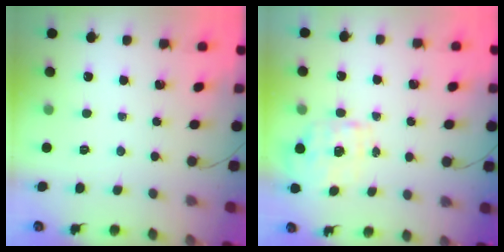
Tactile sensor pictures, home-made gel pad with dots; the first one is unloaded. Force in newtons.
{"total": 1.9, "press": 1.8, "slide": 0.6}